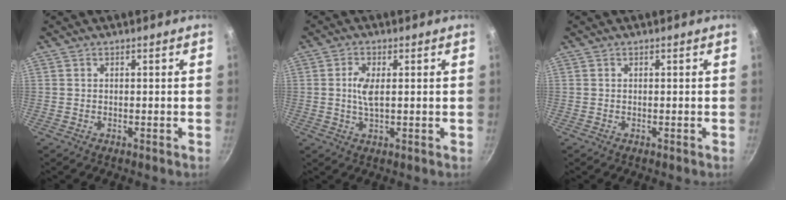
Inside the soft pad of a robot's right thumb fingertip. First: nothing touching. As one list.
[{"total": 4.2, "force": [0.5, 1.9, 3.7], "torque": [-0.073, 0.002, 0.010]}, {"total": 0.0}]